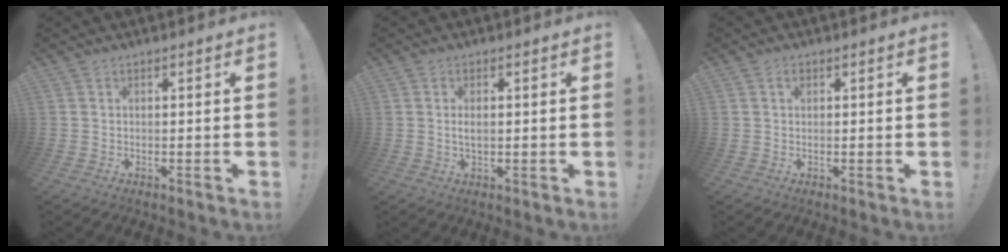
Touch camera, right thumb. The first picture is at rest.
{"total": 2.2, "force": [0.1, 0.9, 2.0], "torque": [-0.030, 0.001, 0.000]}
{"total": 0.9, "force": [0.4, 0.7, 0.5], "torque": [-0.004, 0.000, 0.005]}